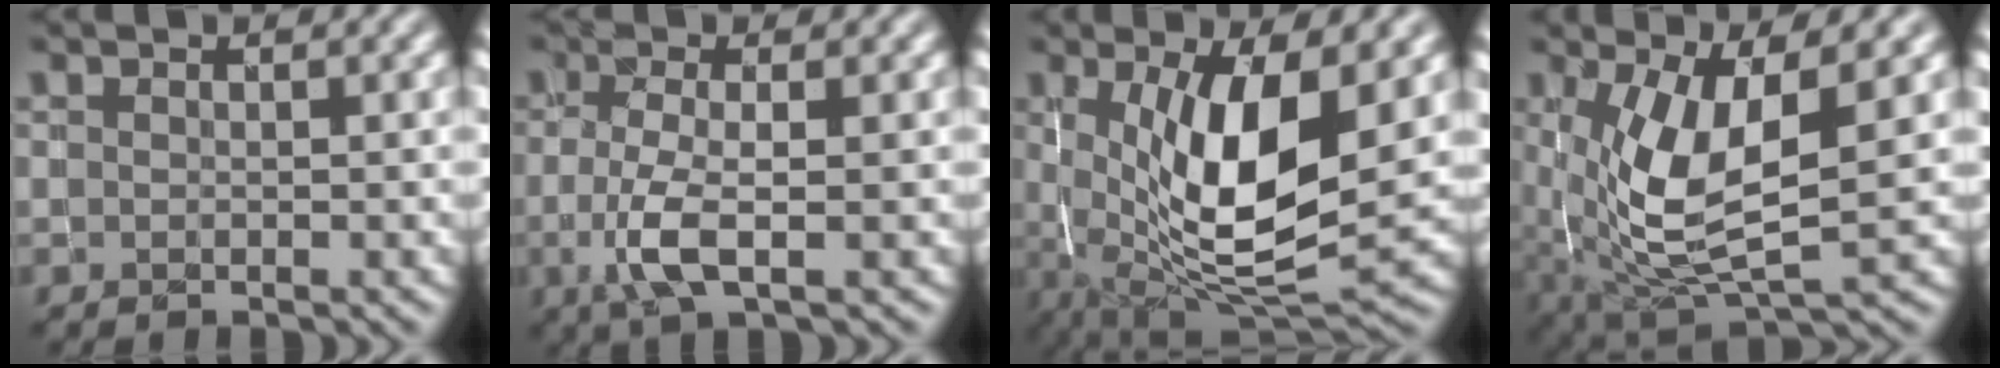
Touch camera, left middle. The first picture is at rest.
{"total": 3.5, "force": [-1.1, 0.9, 3.2], "torque": [-0.074, -0.008, -0.022]}
{"total": 10.3, "force": [0.6, 3.7, 9.6], "torque": [-0.169, -0.019, 0.017]}
{"total": 8.5, "force": [0.4, 3.4, 7.8], "torque": [-0.169, -0.016, 0.017]}